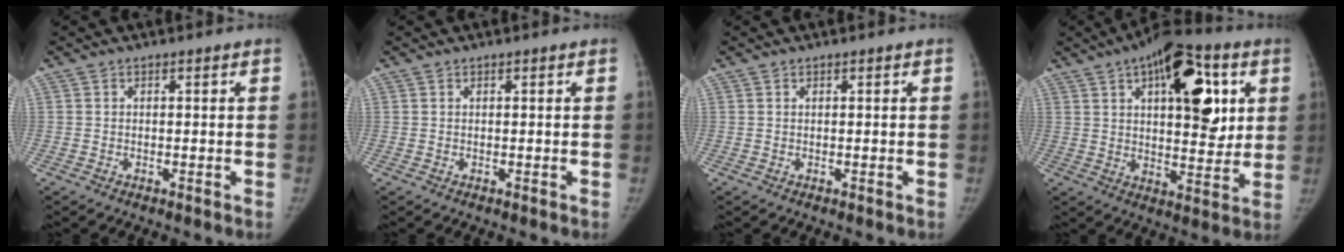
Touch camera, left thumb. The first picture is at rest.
{"total": 0.0}
{"total": 0.0}
{"total": 20.6, "force": [7.2, 9.8, 16.6], "torque": [-0.194, -0.011, 0.104]}